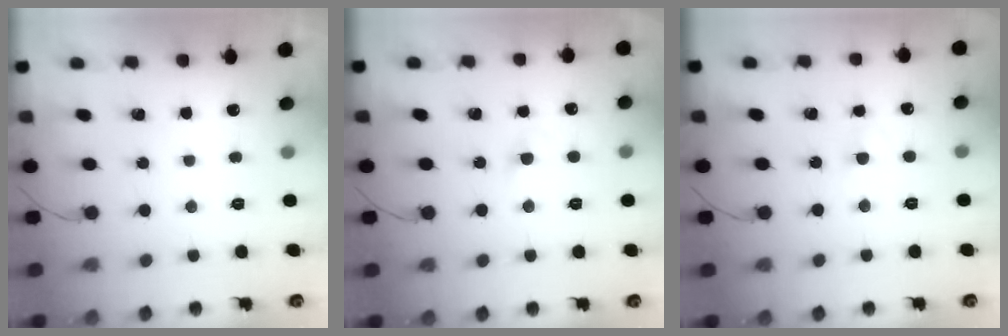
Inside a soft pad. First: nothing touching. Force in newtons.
{"total": 2.7, "press": 2.4, "slide": 1.2}
{"total": 2.1, "press": 1.8, "slide": 0.9}